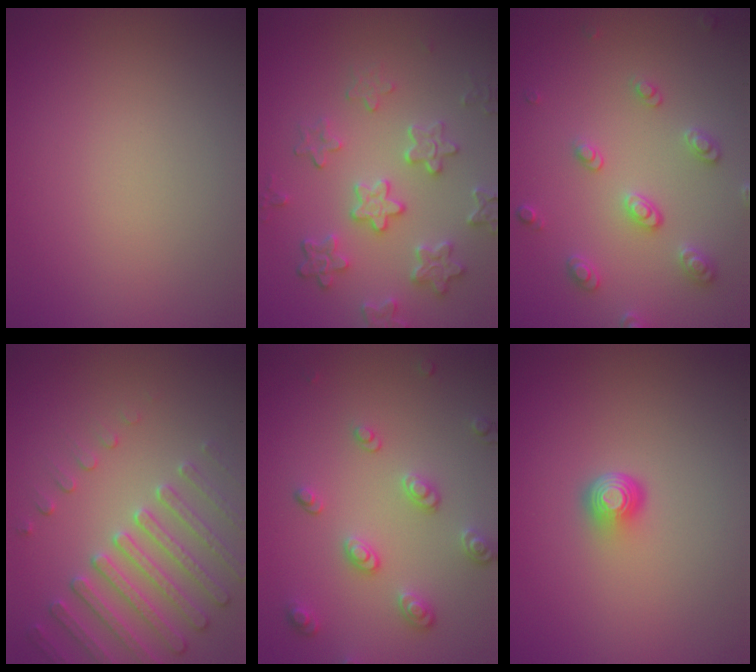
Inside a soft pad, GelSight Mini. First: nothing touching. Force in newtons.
{"total": 4.8, "press": 4.1, "slide": 2.6}
{"total": 3.0, "press": 2.9, "slide": 0.6}
{"total": 4.6, "press": 4.2, "slide": 1.9}
{"total": 3.2, "press": 2.7, "slide": 1.8}
{"total": 2.0, "press": 1.3, "slide": 1.6}